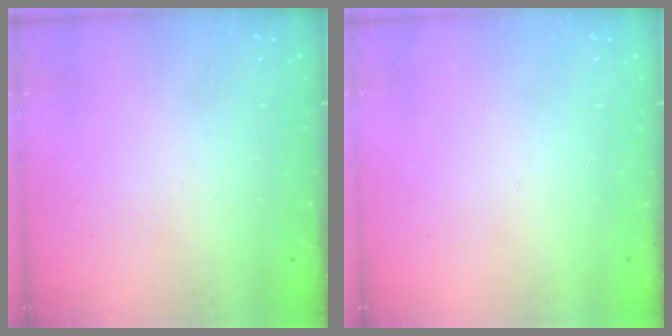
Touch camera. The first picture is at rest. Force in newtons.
{"total": 0.0}